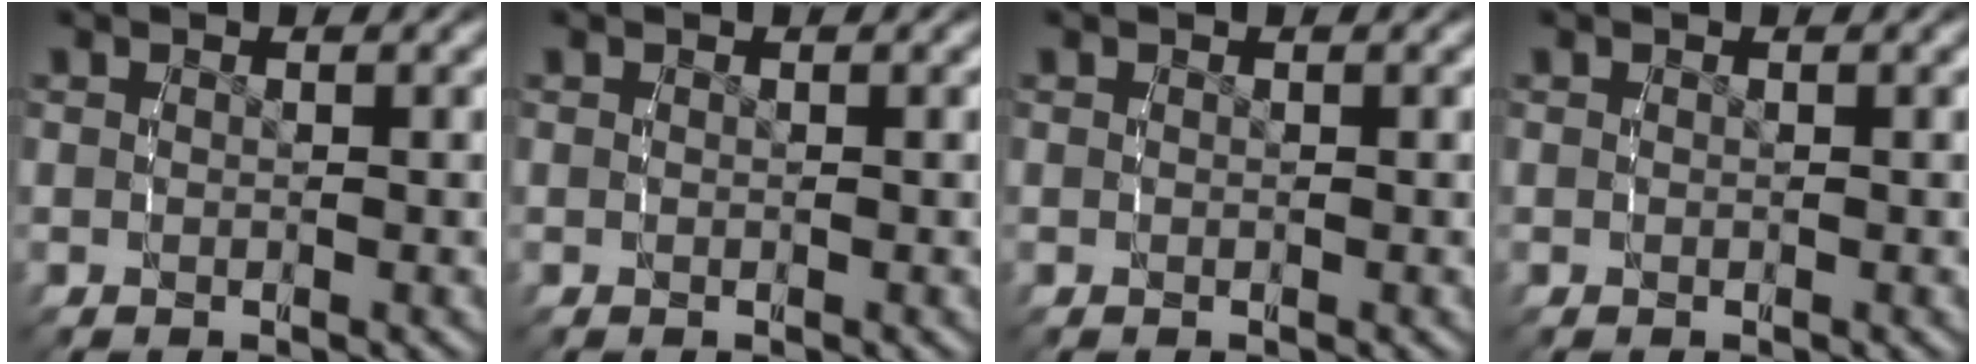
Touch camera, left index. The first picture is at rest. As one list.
[{"total": 0.0}, {"total": 0.0}, {"total": 0.0}]